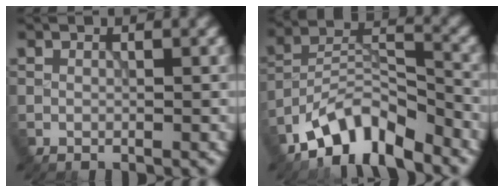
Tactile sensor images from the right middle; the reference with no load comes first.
{"total": 7.6, "force": [-5.9, 2.6, 3.9], "torque": [-0.059, 0.006, -0.115]}